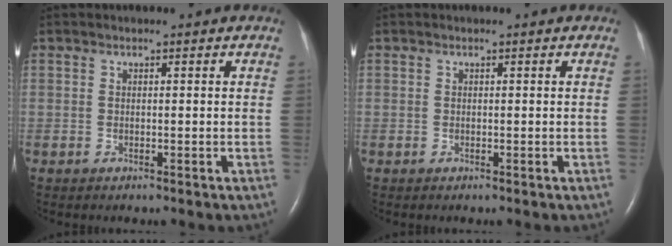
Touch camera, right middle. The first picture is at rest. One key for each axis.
{"total": 0.0}